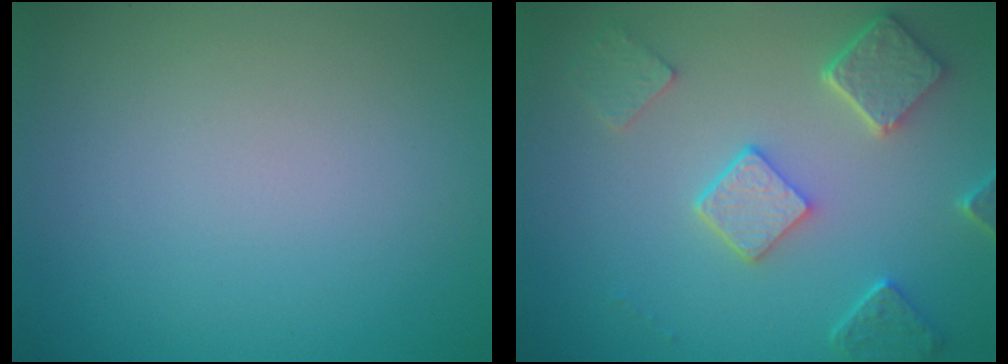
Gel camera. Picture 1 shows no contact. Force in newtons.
{"total": 5.0, "press": 3.9, "slide": 3.1}